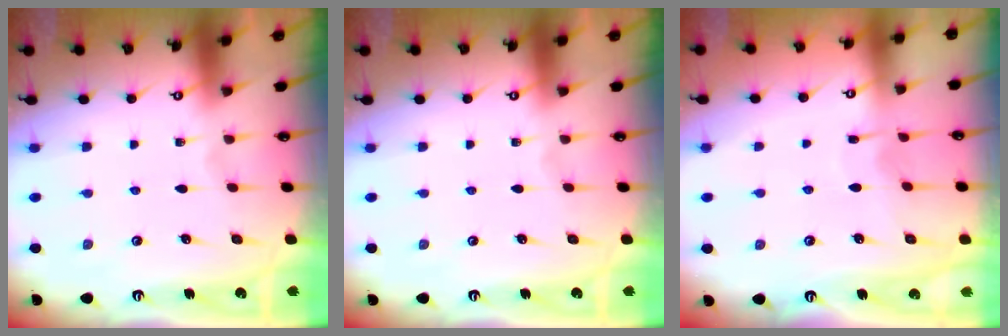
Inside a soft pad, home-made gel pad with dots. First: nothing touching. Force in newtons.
{"total": 0.0}
{"total": 4.7, "press": 4.7, "slide": 0.5}